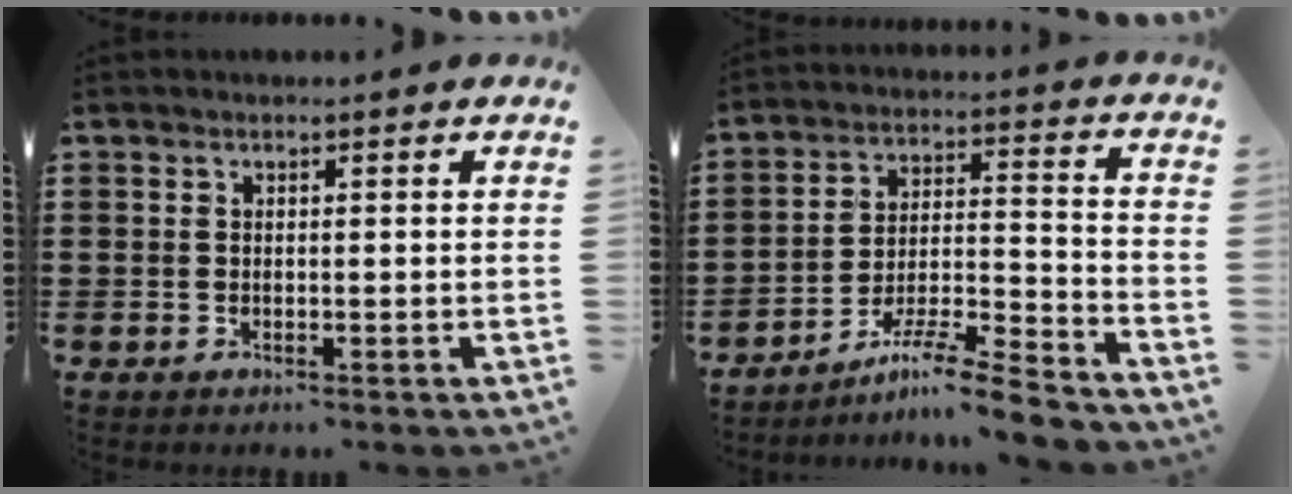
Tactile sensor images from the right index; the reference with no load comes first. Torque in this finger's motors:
{"motor_torque": [1.92, 0.21, 0.16, 0.06]}